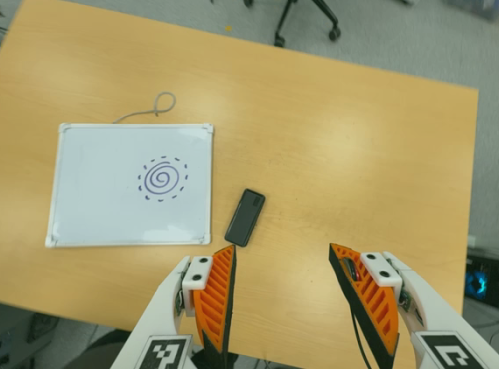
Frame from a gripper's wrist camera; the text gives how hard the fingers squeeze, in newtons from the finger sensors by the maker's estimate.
{"total": 0.0}